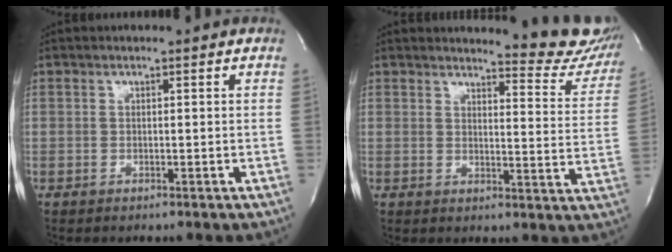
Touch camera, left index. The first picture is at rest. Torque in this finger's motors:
{"motor_torque": [0.05, -0.28, 0.28, 0.05]}